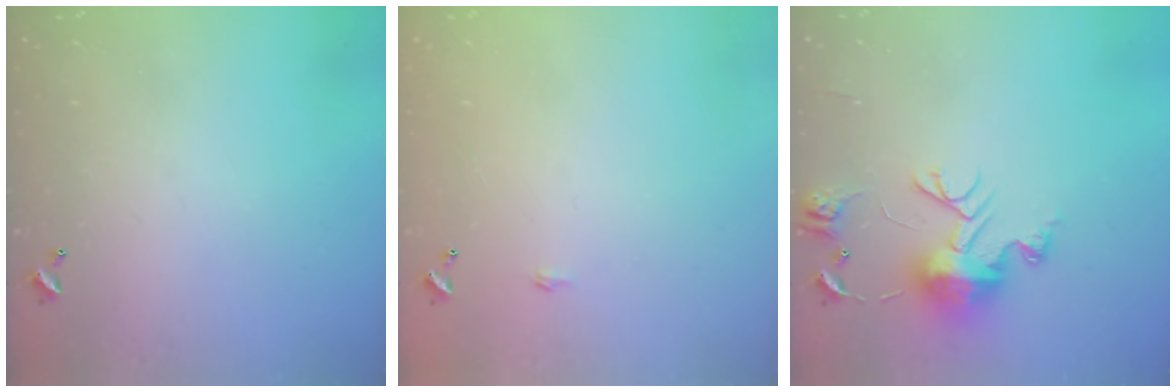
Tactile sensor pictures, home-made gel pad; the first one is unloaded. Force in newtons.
{"total": 0.6, "press": 0.6, "slide": 0.2}
{"total": 10.8, "press": 10.8, "slide": 1.2}